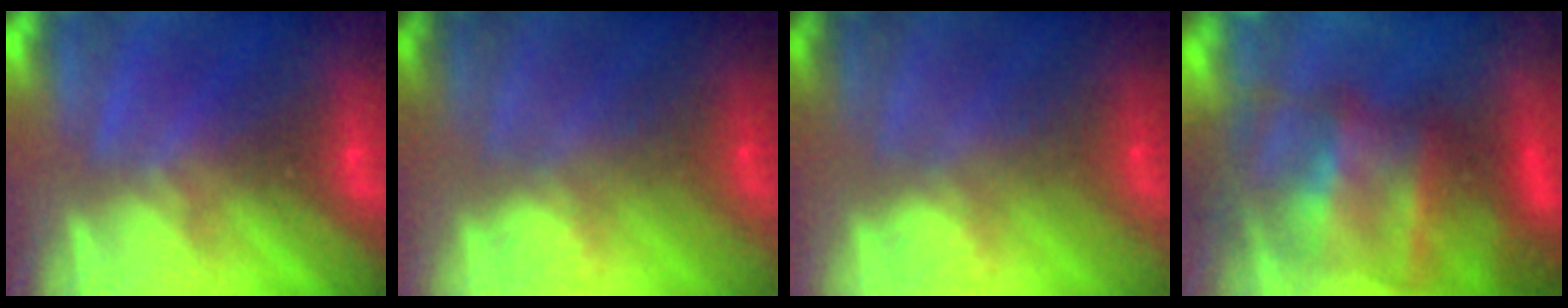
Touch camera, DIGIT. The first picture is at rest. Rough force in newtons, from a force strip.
{"total": 2.4}
{"total": 2.4}
{"total": 7.7}